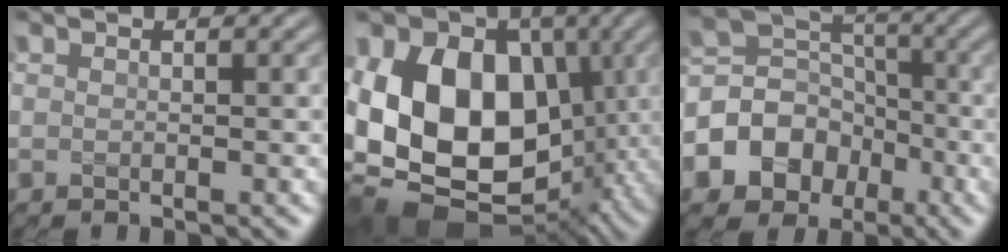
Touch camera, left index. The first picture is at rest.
{"total": 21.4, "force": [0.4, 16.4, 13.7], "torque": [-0.258, 0.007, 0.010]}
{"total": 8.4, "force": [-3.2, 7.2, 3.0], "torque": [-0.055, 0.013, -0.087]}